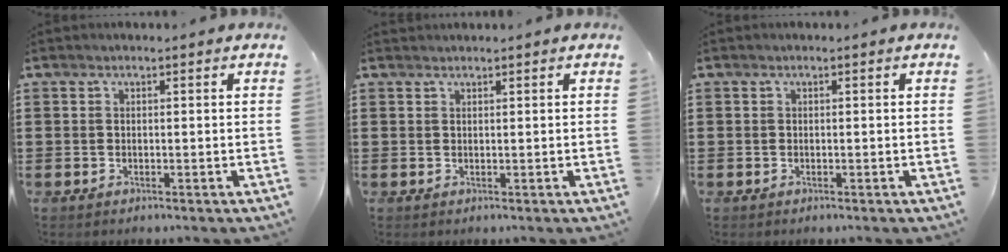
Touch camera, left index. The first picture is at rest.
{"total": 0.6, "force": [0.6, 0.0, -0.1], "torque": [-0.001, 0.000, 0.013]}
{"total": 0.0}